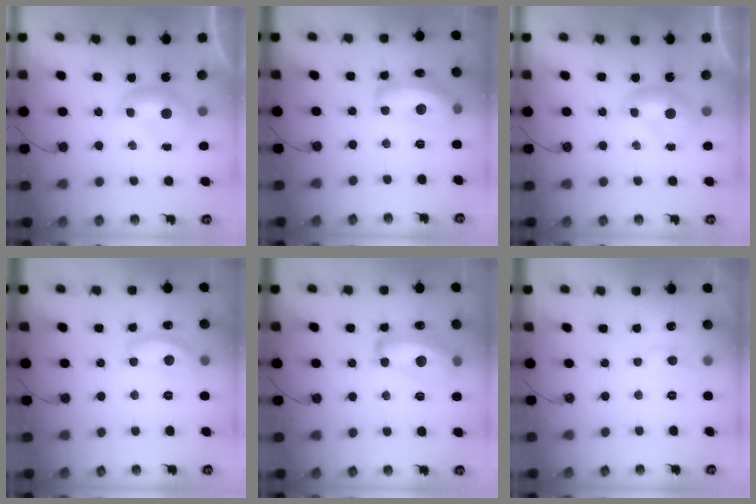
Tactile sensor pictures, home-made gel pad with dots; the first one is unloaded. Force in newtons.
{"total": 10.7, "press": 10.7, "slide": 0.8}
{"total": 0.0}
{"total": 9.3, "press": 9.3, "slide": 0.7}
{"total": 11.3, "press": 11.2, "slide": 0.8}
{"total": 0.7, "press": 0.3, "slide": 0.7}